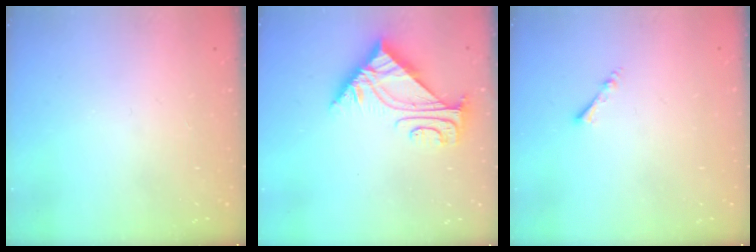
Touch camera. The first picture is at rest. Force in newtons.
{"total": 6.0, "press": 6.0, "slide": 0.8}
{"total": 1.9, "press": 1.9, "slide": 0.4}